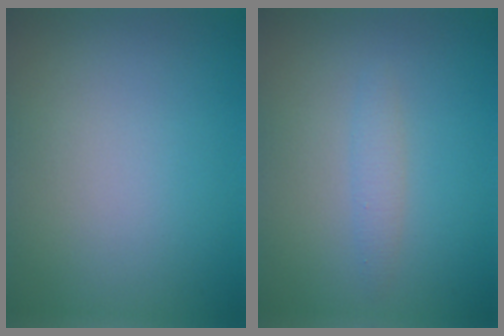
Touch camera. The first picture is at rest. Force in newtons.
{"total": 1.3, "press": 1.3, "slide": 0.0}